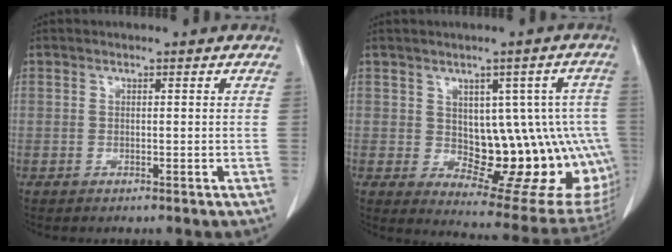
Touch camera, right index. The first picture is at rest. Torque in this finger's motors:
{"motor_torque": [1.00, -0.58, 0.31, 0.08]}